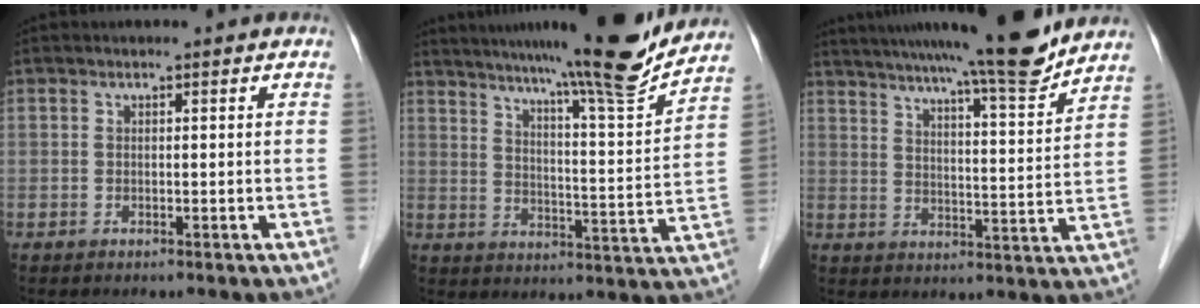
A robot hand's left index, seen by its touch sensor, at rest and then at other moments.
{"total": 17.0, "force": [14.7, -0.9, 8.4], "torque": [-0.125, -0.027, 0.203]}
{"total": 16.1, "force": [14.0, -0.3, 7.9], "torque": [-0.119, -0.013, 0.195]}